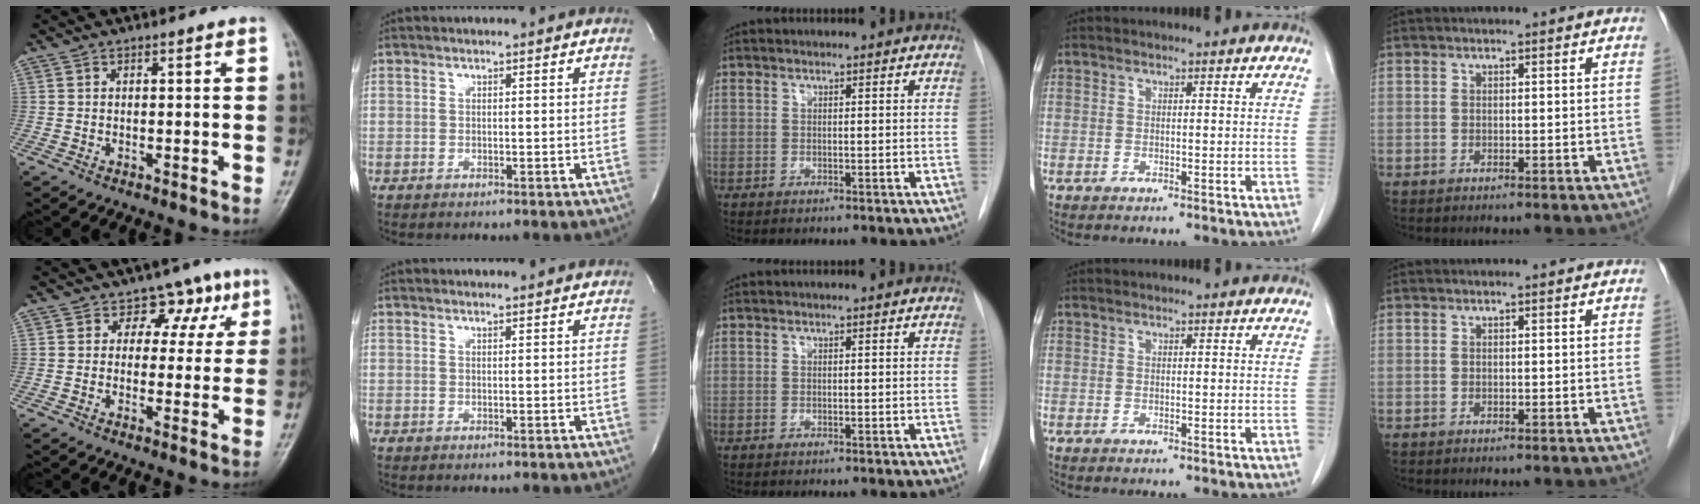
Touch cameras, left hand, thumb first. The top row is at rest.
{"thumb": {"total": 7.0, "force": [3.2, 5.6, 2.8], "torque": [0.017, -0.002, 0.035]}, "index": {"total": 1.4, "force": [1.4, 0.0, 0.0], "torque": [-0.012, -0.001, 0.016]}}